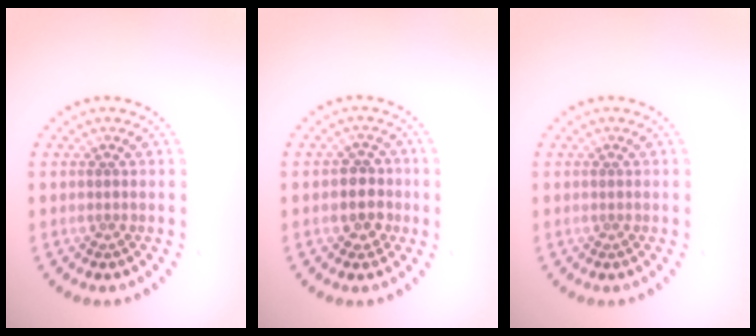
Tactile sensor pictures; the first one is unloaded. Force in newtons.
{"total": 2.7, "press": 2.5, "slide": 1.0}
{"total": 0.0}